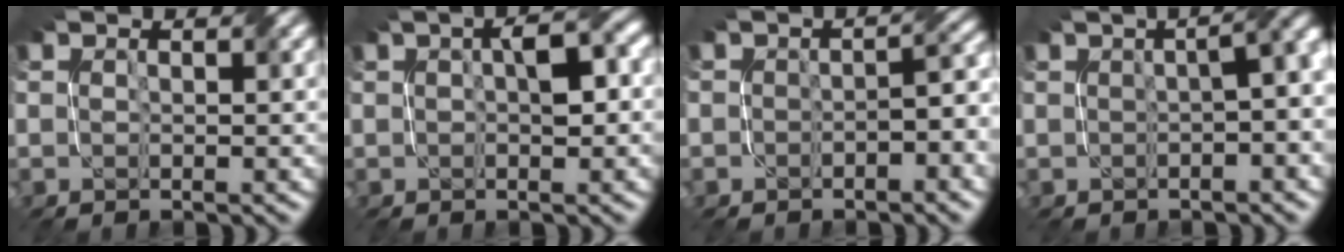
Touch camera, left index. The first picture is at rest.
{"total": 3.2, "force": [0.4, 1.1, 2.9], "torque": [-0.049, 0.013, 0.007]}
{"total": 2.9, "force": [-1.5, 1.2, 2.2], "torque": [-0.028, 0.012, -0.020]}
{"total": 8.8, "force": [0.9, 4.3, 7.6], "torque": [-0.020, 0.042, -0.017]}